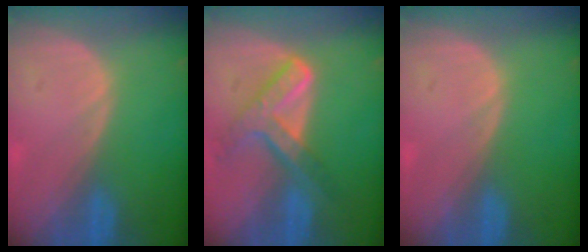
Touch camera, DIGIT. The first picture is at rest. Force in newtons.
{"total": 7.6, "press": 6.3, "slide": 4.3}
{"total": 0.0}